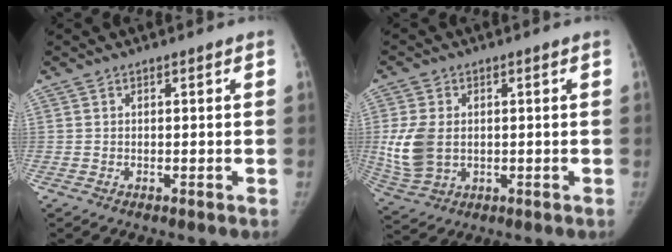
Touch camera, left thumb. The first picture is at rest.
{"total": 9.1, "force": [0.2, 6.5, 6.4], "torque": [-0.133, -0.003, 0.019]}